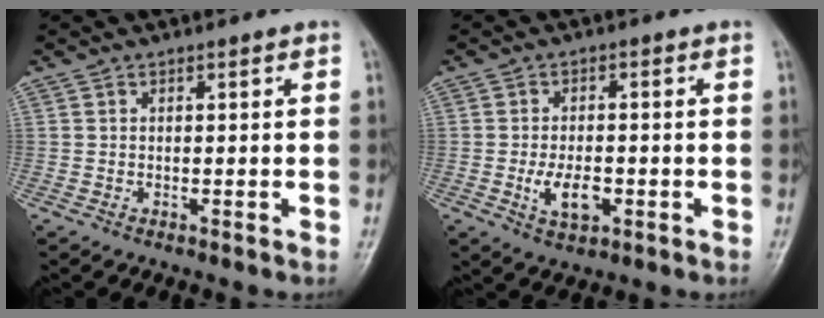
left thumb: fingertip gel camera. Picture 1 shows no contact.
{"total": 5.9, "force": [-1.7, 3.4, 4.6], "torque": [-0.076, 0.004, -0.026]}